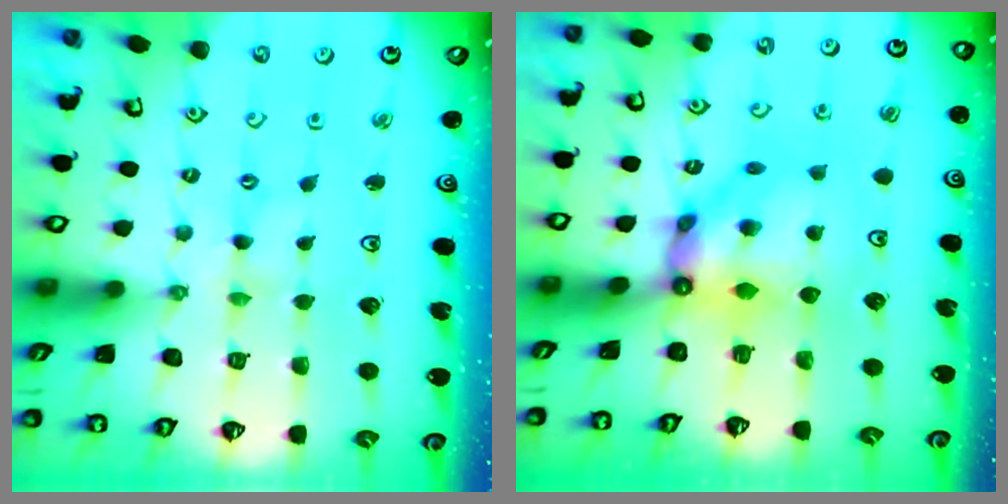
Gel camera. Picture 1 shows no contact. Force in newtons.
{"total": 9.7, "press": 9.6, "slide": 1.0}